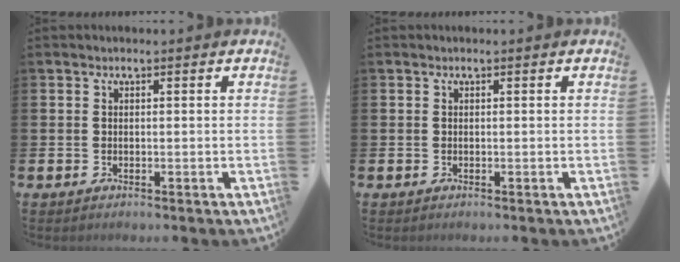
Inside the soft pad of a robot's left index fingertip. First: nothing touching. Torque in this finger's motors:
{"motor_torque": [0.00, 0.00, 0.00, 0.00]}